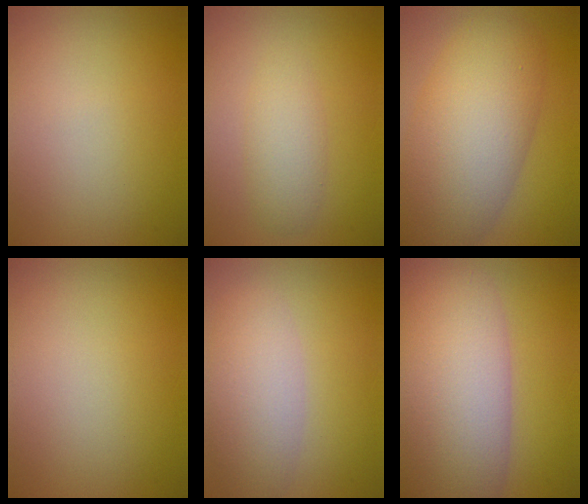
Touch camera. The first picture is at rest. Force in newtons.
{"total": 2.4, "press": 2.4, "slide": 0.1}
{"total": 10.0, "press": 10.0, "slide": 0.6}
{"total": 0.0}
{"total": 4.3, "press": 4.3, "slide": 0.3}
{"total": 12.4, "press": 12.4, "slide": 0.6}